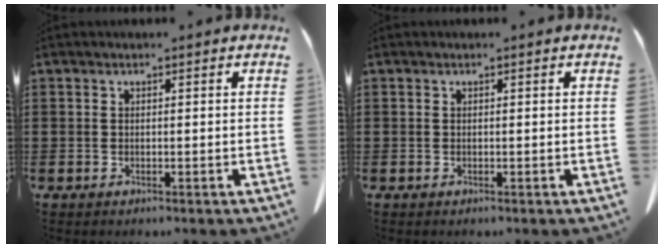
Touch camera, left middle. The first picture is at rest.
{"total": 0.0}